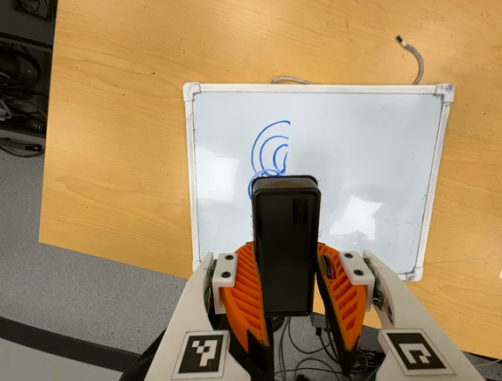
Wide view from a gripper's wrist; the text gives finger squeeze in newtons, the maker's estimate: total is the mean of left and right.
{"total": 6.1, "left": 5.5, "right": 6.7}